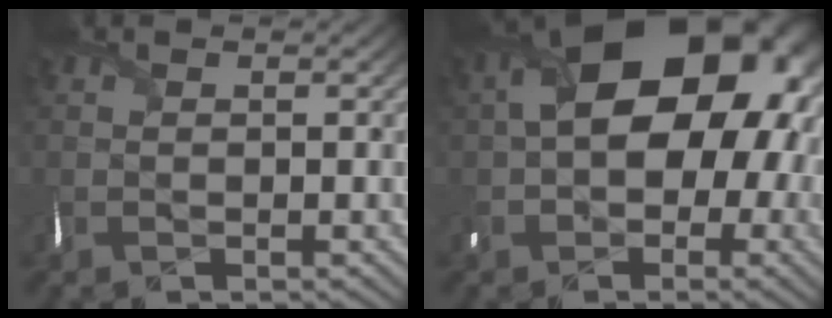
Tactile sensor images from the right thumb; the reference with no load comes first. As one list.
[{"total": 17.2, "force": [1.8, 11.9, 12.3], "torque": [-0.160, 0.007, 0.020]}]